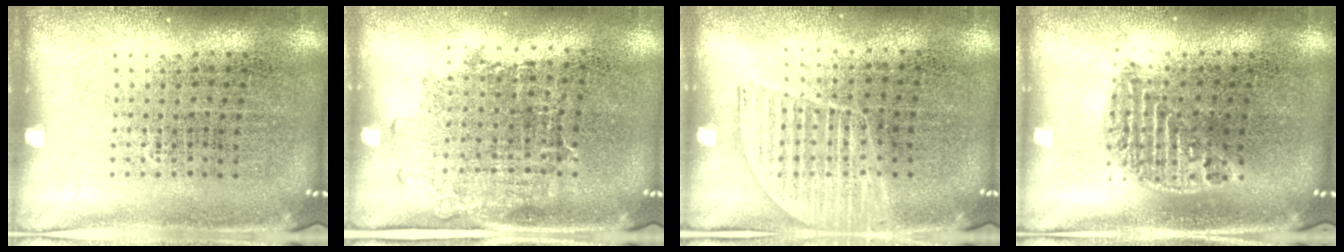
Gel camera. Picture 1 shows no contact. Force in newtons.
{"total": 1.3, "press": 1.1, "slide": 0.8}
{"total": 1.4, "press": 1.2, "slide": 0.6}
{"total": 1.1, "press": 1.0, "slide": 0.4}